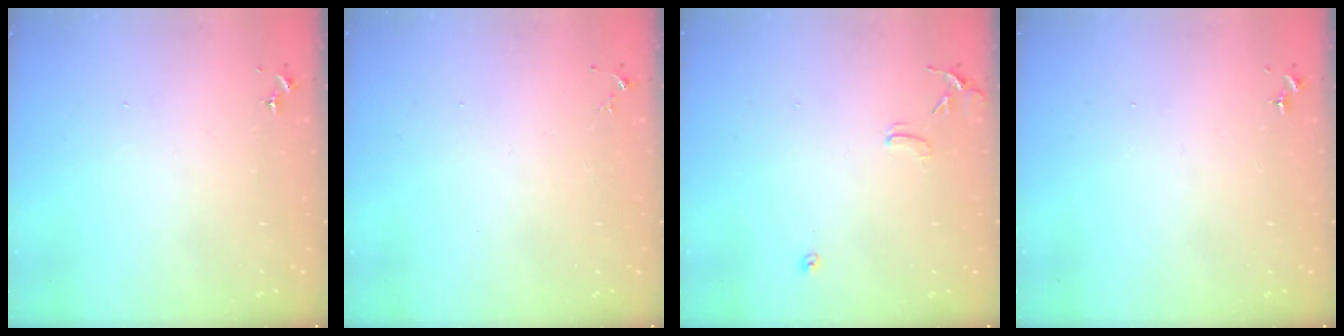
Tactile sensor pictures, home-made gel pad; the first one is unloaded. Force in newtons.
{"total": 4.4, "press": 4.4, "slide": 0.6}
{"total": 7.9, "press": 7.9, "slide": 0.8}
{"total": 0.0}